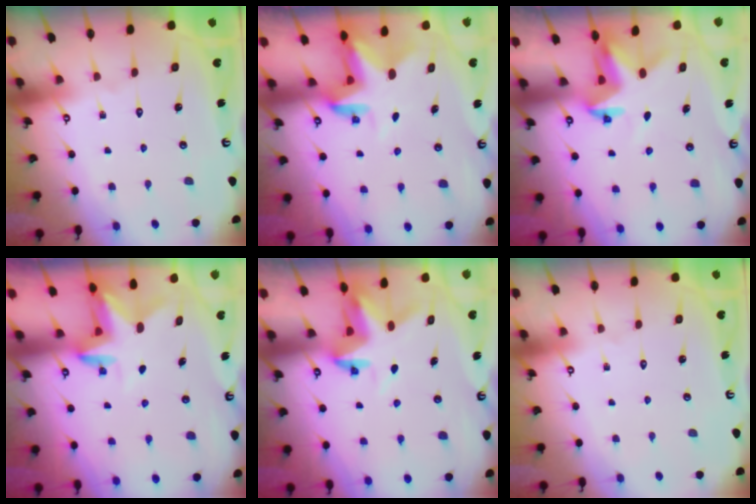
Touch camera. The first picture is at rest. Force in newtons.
{"total": 3.1, "press": 3.1, "slide": 0.5}
{"total": 3.4, "press": 3.4, "slide": 0.2}
{"total": 3.0, "press": 3.0, "slide": 0.3}
{"total": 4.3, "press": 4.3, "slide": 0.2}
{"total": 0.0}